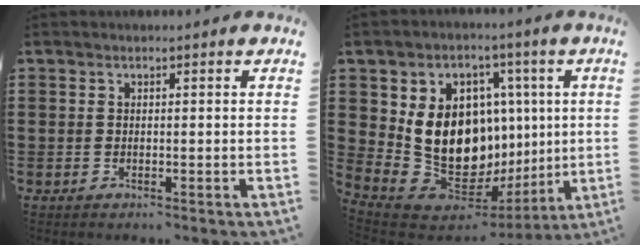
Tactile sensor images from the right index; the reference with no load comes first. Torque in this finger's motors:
{"motor_torque": [2.14, 0.00, 1.05, 0.21]}